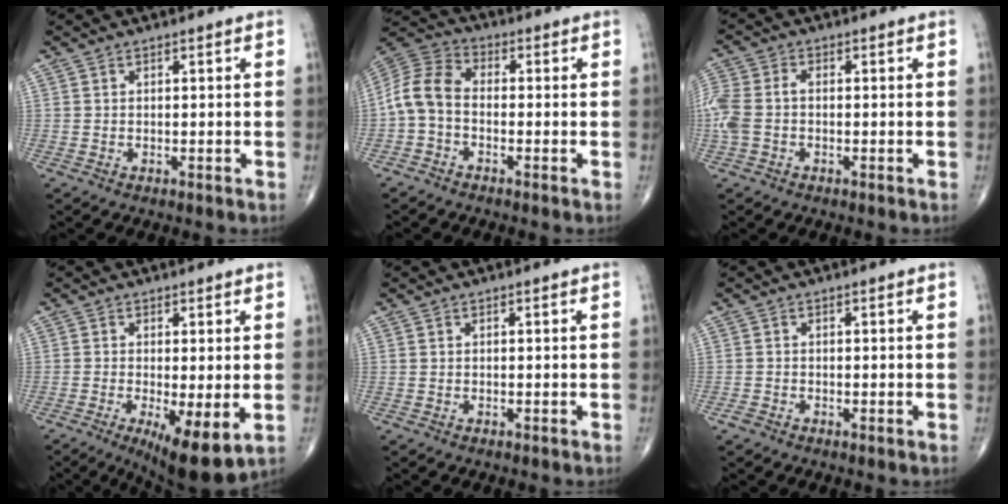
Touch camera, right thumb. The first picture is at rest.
{"total": 8.1, "force": [-1.7, 5.3, 5.9], "torque": [-0.116, 0.028, -0.050]}
{"total": 7.5, "force": [-0.8, 5.0, 5.5], "torque": [-0.151, 0.018, -0.020]}
{"total": 9.9, "force": [-2.7, 2.9, 9.1], "torque": [-0.141, -0.023, -0.038]}
{"total": 0.0}
{"total": 1.0, "force": [-0.6, 0.6, 0.6], "torque": [-0.008, 0.000, -0.016]}